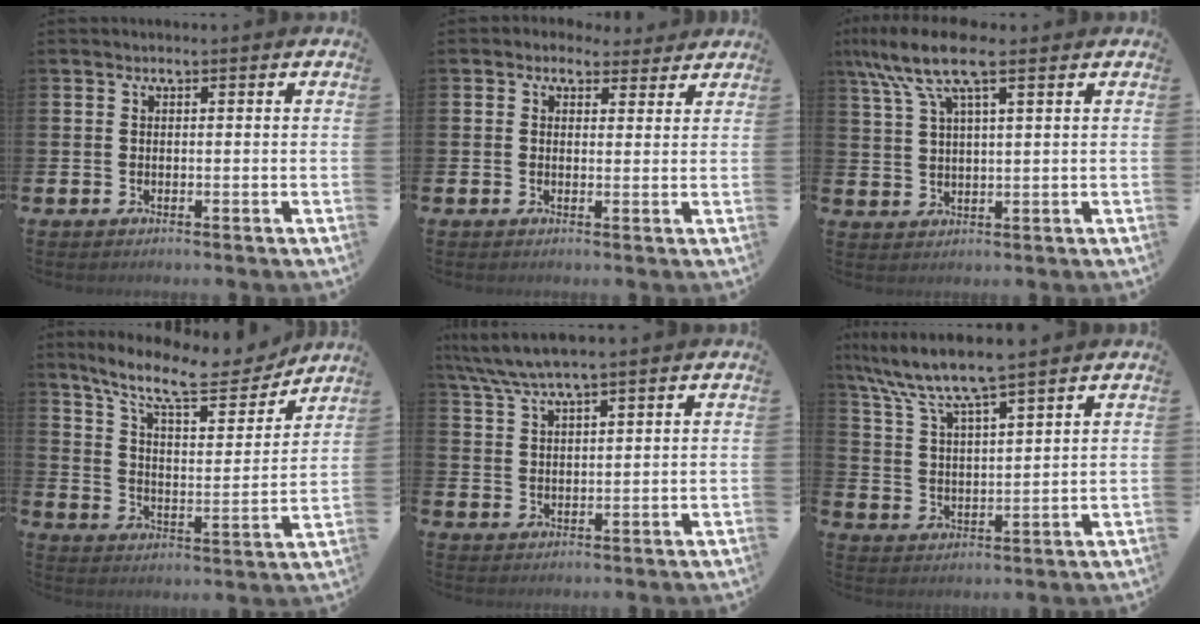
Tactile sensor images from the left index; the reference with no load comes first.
{"total": 2.7, "force": [2.3, 1.5, -0.1], "torque": [0.002, -0.007, 0.038]}
{"total": 8.4, "force": [5.7, 2.1, 5.8], "torque": [-0.125, -0.008, 0.100]}
{"total": 11.8, "force": [10.1, 2.8, 5.3], "torque": [-0.129, -0.059, 0.173]}
{"total": 4.8, "force": [4.3, -0.1, 2.1], "torque": [-0.055, -0.014, 0.078]}
{"total": 7.7, "force": [7.0, 0.2, 3.1], "torque": [-0.089, -0.037, 0.122]}